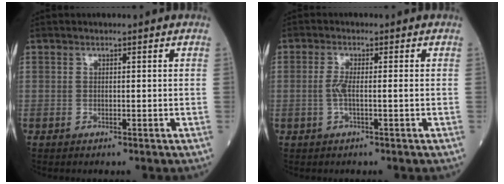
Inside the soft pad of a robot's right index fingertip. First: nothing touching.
{"total": 2.5, "force": [-0.4, 0.2, 2.5], "torque": [-0.055, 0.000, -0.011]}